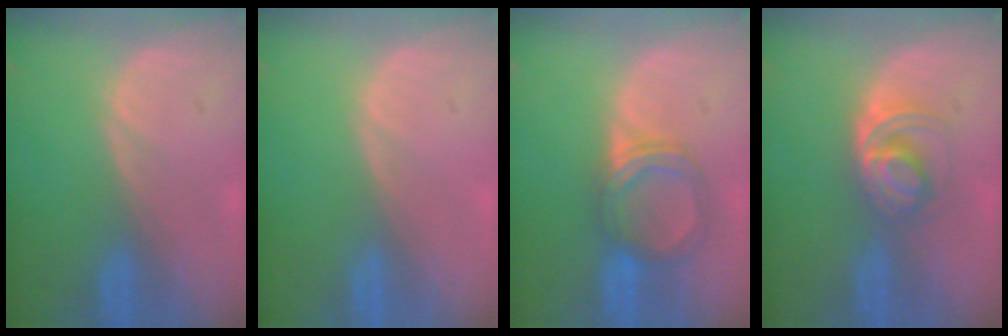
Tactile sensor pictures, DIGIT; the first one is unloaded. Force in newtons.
{"total": 0.0}
{"total": 5.5, "press": 5.2, "slide": 1.8}
{"total": 5.1, "press": 5.0, "slide": 1.3}